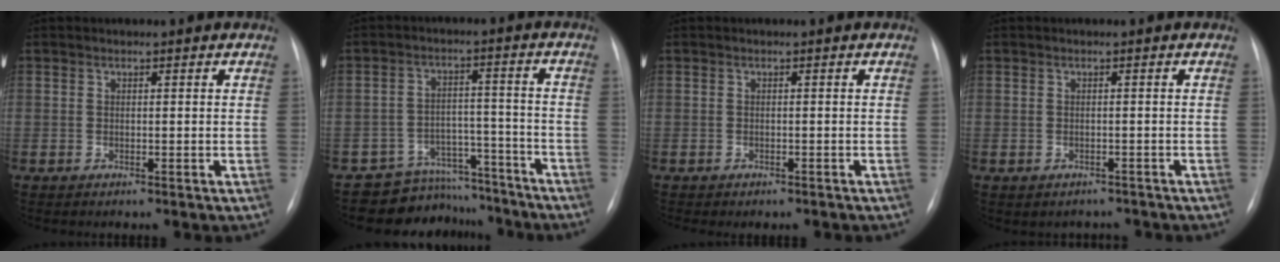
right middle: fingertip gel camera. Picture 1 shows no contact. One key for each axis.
{"total": 9.0, "fx": -8.1, "fy": 3.9, "fz": -1.1, "tx": 0.038, "ty": 0.059, "tz": -0.117}
{"total": 1.9, "fx": -1.6, "fy": 0.8, "fz": 0.7, "tx": -0.010, "ty": -0.002, "tz": -0.019}
{"total": 2.7, "fx": -2.2, "fy": 1.5, "fz": 0.2, "tx": -0.004, "ty": 0.011, "tz": -0.026}